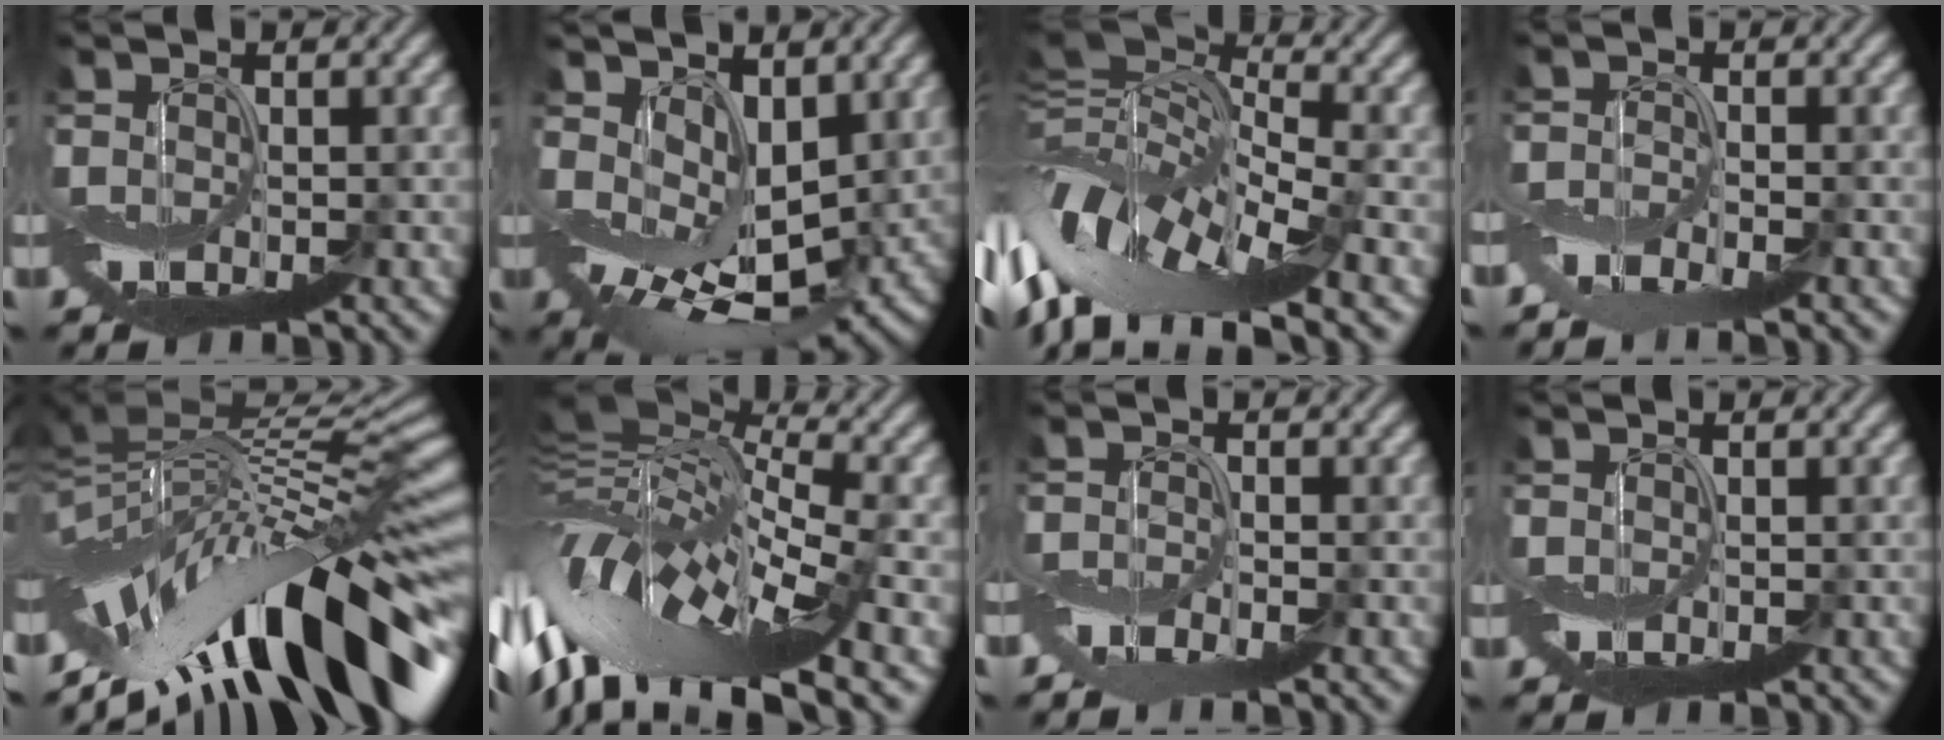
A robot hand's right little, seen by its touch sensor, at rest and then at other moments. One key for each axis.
{"total": 7.5, "fx": 2.5, "fy": 4.7, "fz": 5.4, "tx": -0.103, "ty": -0.014, "tz": 0.054}
{"total": 13.8, "fx": -5.6, "fy": 6.6, "fz": 10.7, "tx": -0.216, "ty": 0.018, "tz": -0.096}
{"total": 2.9, "fx": -2.3, "fy": 0.8, "fz": 1.5, "tx": -0.025, "ty": -0.005, "tz": -0.046}
{"total": 15.3, "fx": -6.6, "fy": 6.2, "fz": 12.4, "tx": -0.188, "ty": 0.018, "tz": -0.111}
{"total": 14.8, "fx": -3.4, "fy": 6.9, "fz": 12.6, "tx": -0.245, "ty": 0.015, "tz": -0.061}
{"total": 2.5, "fx": -2.0, "fy": 0.6, "fz": 1.3, "tx": -0.022, "ty": -0.005, "tz": -0.040}
{"total": 0.0}